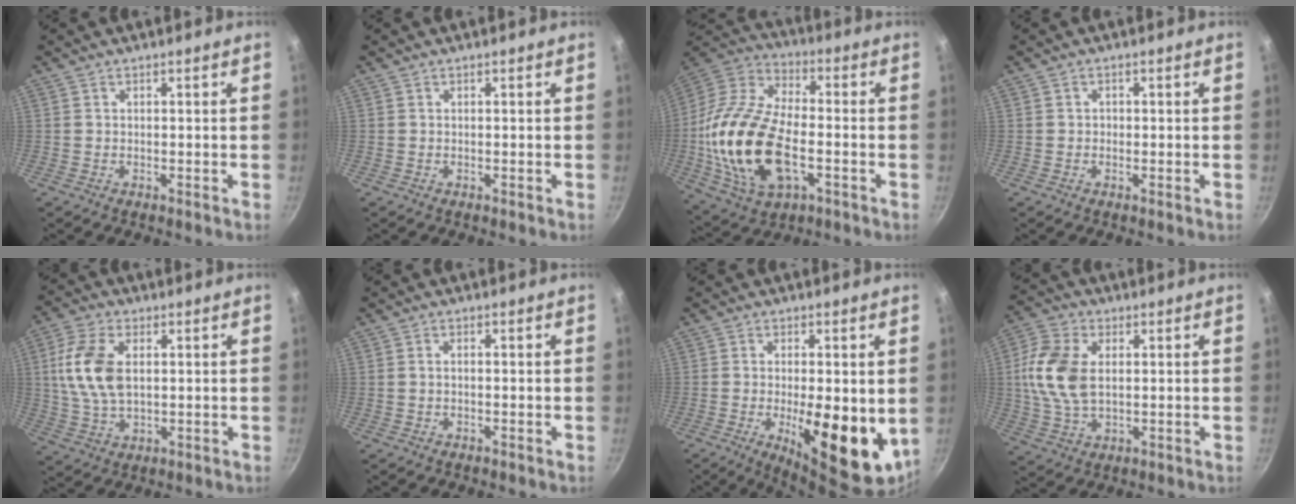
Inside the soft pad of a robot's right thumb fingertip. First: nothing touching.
{"total": 0.0}
{"total": 23.4, "force": [-4.2, 12.8, 19.1], "torque": [-0.377, 0.026, -0.082]}
{"total": 0.9, "force": [-0.2, 0.8, 0.2], "torque": [0.001, 0.003, -0.003]}
{"total": 11.1, "force": [1.9, 6.4, 8.9], "torque": [-0.172, 0.002, 0.036]}
{"total": 1.0, "force": [-0.2, 0.5, 0.8], "torque": [-0.020, 0.007, -0.005]}
{"total": 15.4, "force": [-2.2, 5.6, 14.2], "torque": [-0.189, -0.012, -0.023]}
{"total": 12.2, "force": [1.5, 7.6, 9.4], "torque": [-0.183, 0.002, 0.023]}